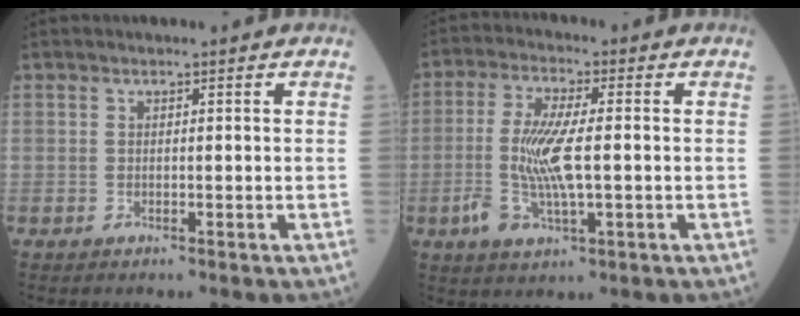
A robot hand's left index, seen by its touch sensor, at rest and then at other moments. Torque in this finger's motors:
{"motor_torque": [1.06, -0.24, 0.55, 0.21]}